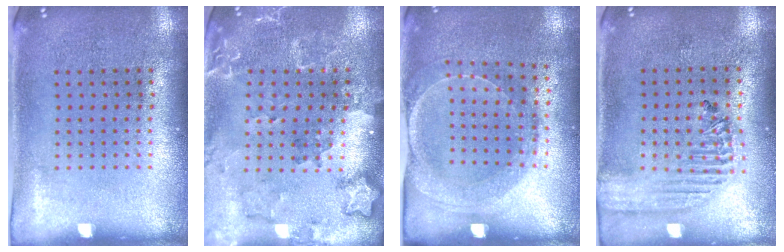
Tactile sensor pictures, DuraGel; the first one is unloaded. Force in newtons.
{"total": 1.8, "press": 1.7, "slide": 0.4}
{"total": 1.6, "press": 1.5, "slide": 0.4}
{"total": 1.8, "press": 1.6, "slide": 0.7}